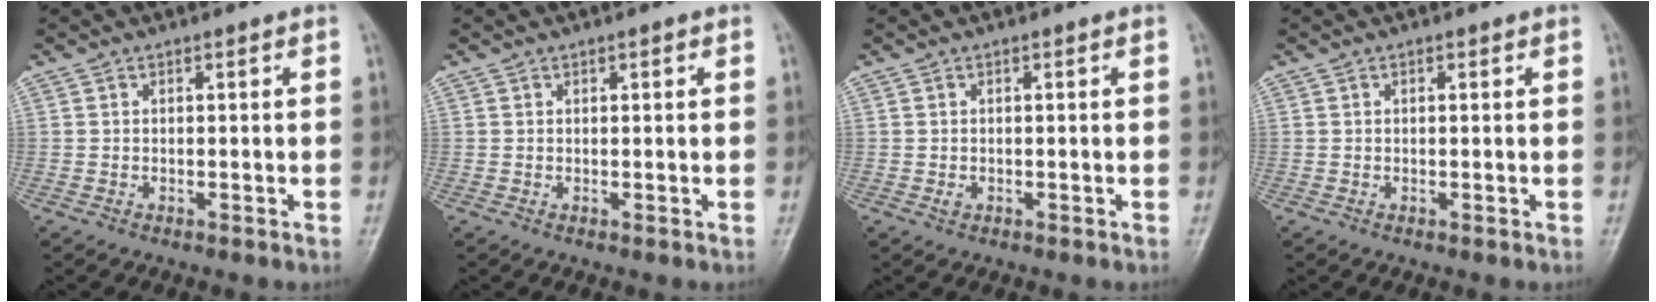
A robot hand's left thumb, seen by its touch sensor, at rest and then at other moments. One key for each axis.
{"total": 0.8, "fx": 0.3, "fy": 0.4, "fz": 0.6, "tx": -0.005, "ty": 0.002, "tz": 0.004}
{"total": 0.9, "fx": -0.2, "fy": 0.7, "fz": 0.5, "tx": -0.004, "ty": 0.001, "tz": -0.003}
{"total": 0.6, "fx": 0.2, "fy": 0.3, "fz": 0.5, "tx": -0.008, "ty": 0.001, "tz": 0.002}